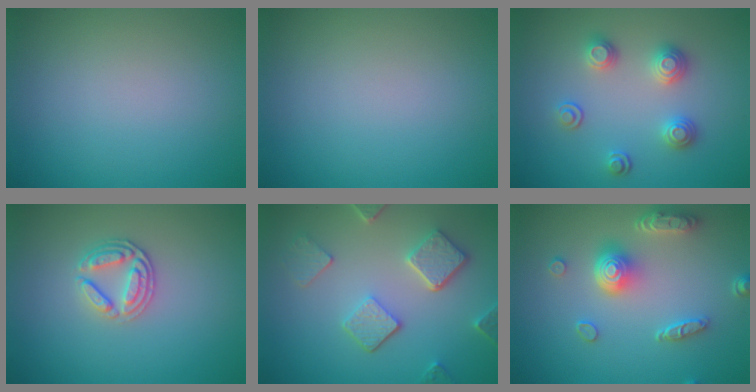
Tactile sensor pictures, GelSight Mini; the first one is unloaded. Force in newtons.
{"total": 0.0}
{"total": 3.1, "press": 2.8, "slide": 1.4}
{"total": 2.6, "press": 2.5, "slide": 0.8}
{"total": 4.9, "press": 3.8, "slide": 3.1}
{"total": 4.9, "press": 3.9, "slide": 2.9}